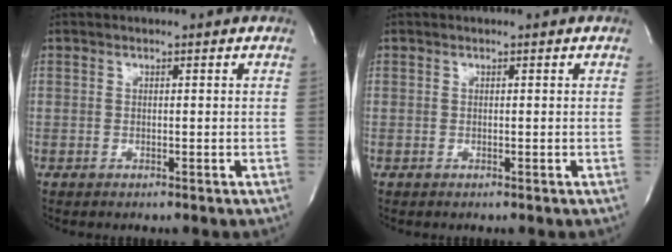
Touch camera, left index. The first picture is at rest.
{"total": 0.0}